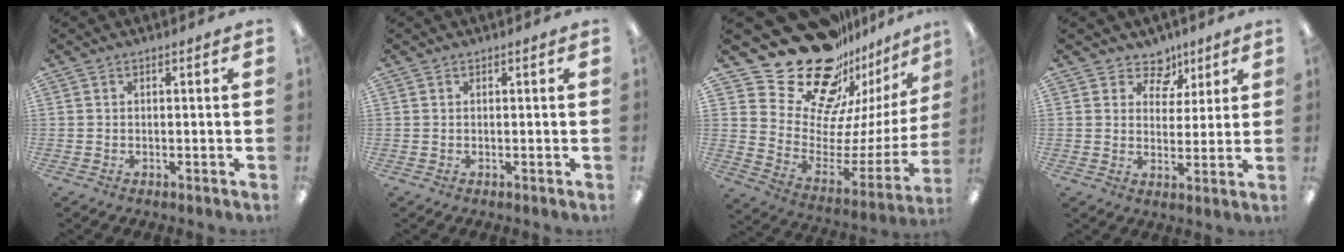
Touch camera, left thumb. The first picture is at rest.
{"total": 0.0}
{"total": 27.4, "force": [20.9, 13.5, 11.4], "torque": [-0.183, -0.160, 0.396]}
{"total": 7.5, "force": [5.1, 5.3, 1.6], "torque": [-0.020, -0.035, 0.091]}